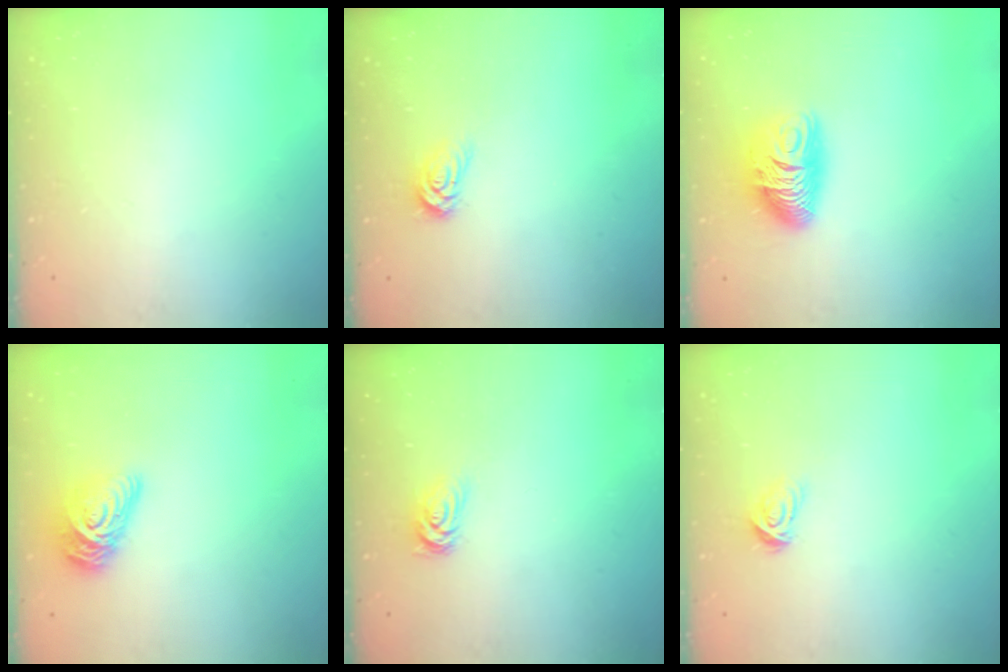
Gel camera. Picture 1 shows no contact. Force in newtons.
{"total": 4.0, "press": 3.9, "slide": 0.2}
{"total": 10.0, "press": 10.0, "slide": 0.4}
{"total": 12.2, "press": 12.2, "slide": 0.6}
{"total": 2.8, "press": 2.8, "slide": 0.4}
{"total": 3.6, "press": 3.6, "slide": 0.4}